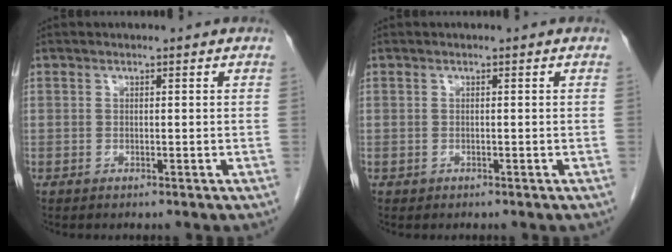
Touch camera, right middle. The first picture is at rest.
{"total": 0.0}